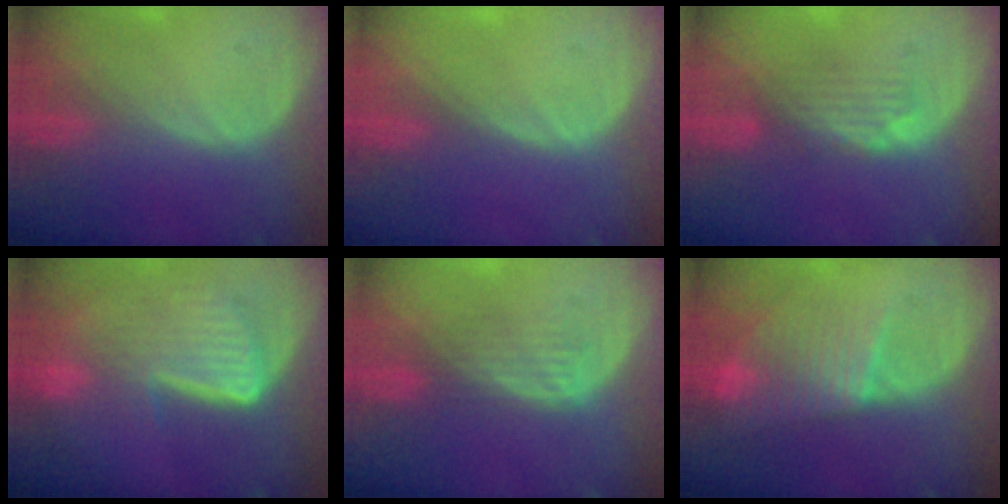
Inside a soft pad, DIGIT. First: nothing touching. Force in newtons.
{"total": 0.0}
{"total": 4.0, "press": 3.6, "slide": 1.8}
{"total": 9.2, "press": 8.1, "slide": 4.5}
{"total": 4.4, "press": 3.7, "slide": 2.4}
{"total": 7.8, "press": 7.1, "slide": 3.2}